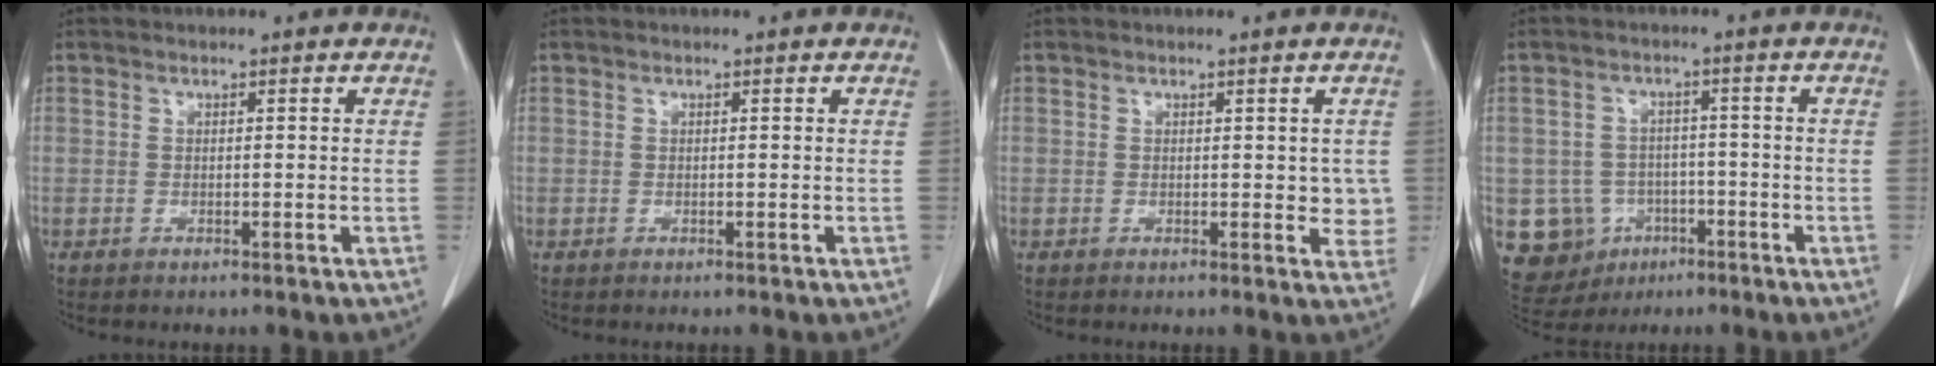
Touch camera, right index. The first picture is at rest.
{"total": 0.0}
{"total": 3.1, "force": [0.5, 1.9, 2.4], "torque": [-0.010, -0.003, 0.004]}
{"total": 9.9, "force": [-3.1, 9.2, 1.8], "torque": [-0.055, 0.019, -0.033]}